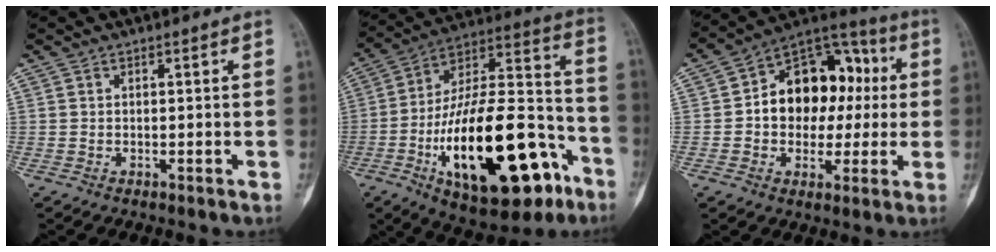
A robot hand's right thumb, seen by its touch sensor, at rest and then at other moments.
{"total": 31.8, "force": [-12.4, 13.4, 26.0], "torque": [-0.420, 0.064, -0.183]}
{"total": 17.6, "force": [1.2, 12.6, 12.2], "torque": [-0.122, 0.038, 0.010]}